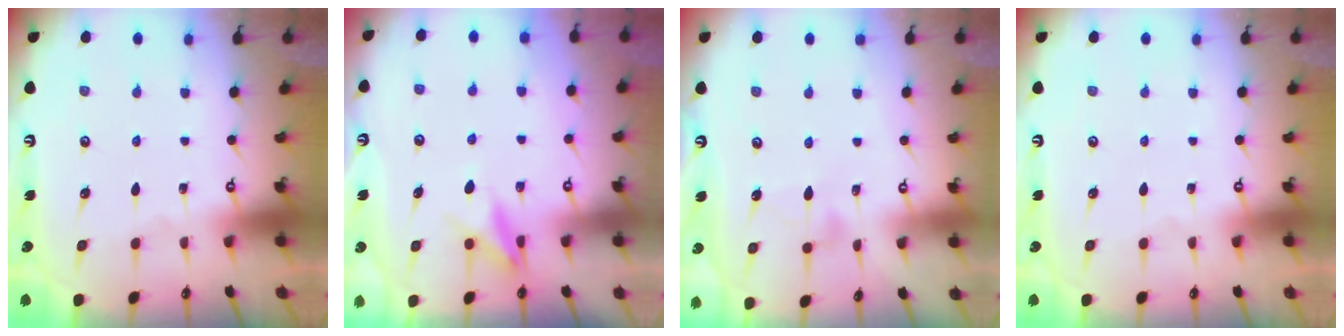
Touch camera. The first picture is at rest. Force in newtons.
{"total": 8.8, "press": 8.7, "slide": 1.1}
{"total": 6.2, "press": 6.2, "slide": 0.4}
{"total": 0.0}